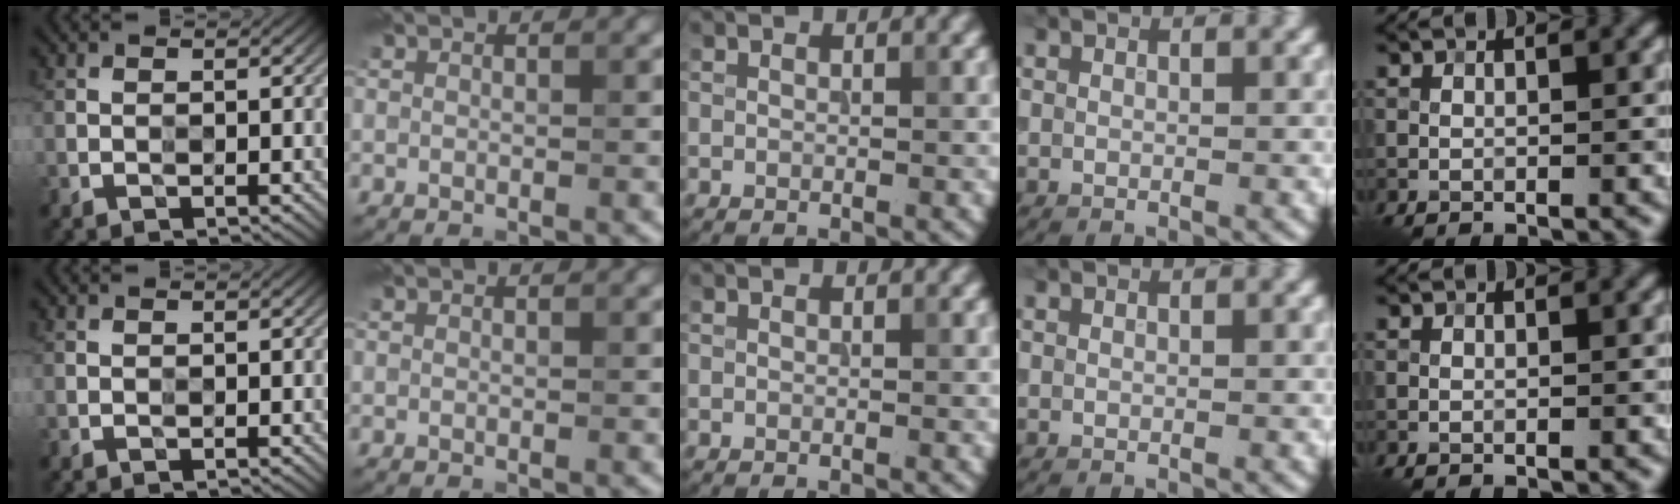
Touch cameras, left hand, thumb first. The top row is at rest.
{}